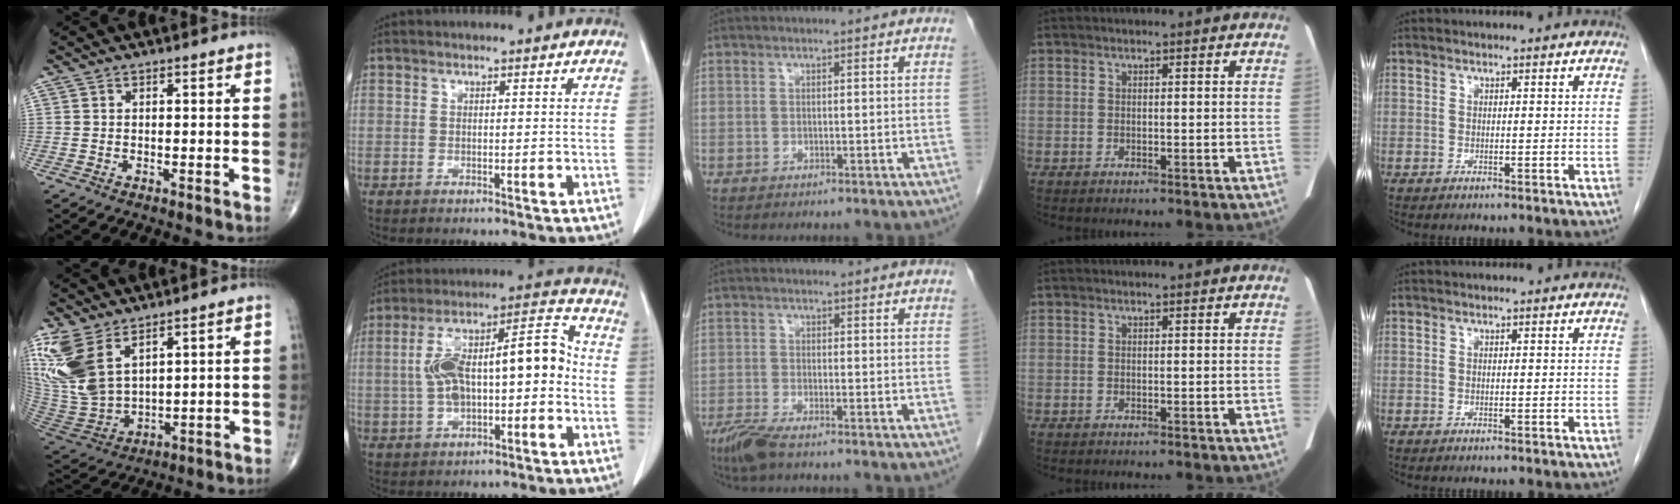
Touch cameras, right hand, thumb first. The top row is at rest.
{"thumb": {"total": 15.6, "force": [8.1, 8.2, 10.5], "torque": [-0.233, -0.035, 0.183]}, "index": {"total": 14.6, "force": [-1.0, 5.0, 13.7], "torque": [-0.241, 0.051, -0.011]}, "middle": {"total": 3.9, "force": [-2.9, 0.5, 2.6], "torque": [-0.059, -0.010, -0.060]}}